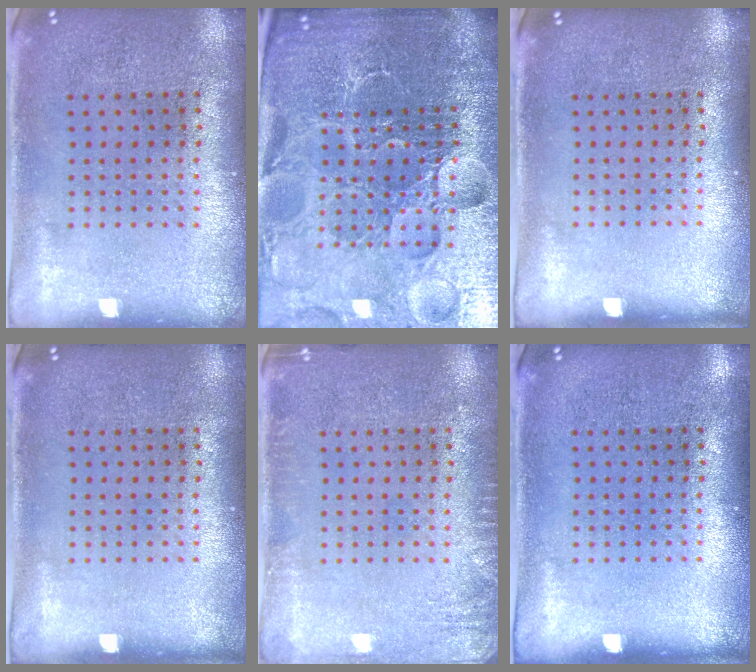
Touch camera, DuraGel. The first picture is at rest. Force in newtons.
{"total": 6.2, "press": 5.6, "slide": 2.7}
{"total": 0.0}
{"total": 0.0}
{"total": 2.0, "press": 1.9, "slide": 0.2}
{"total": 0.0}